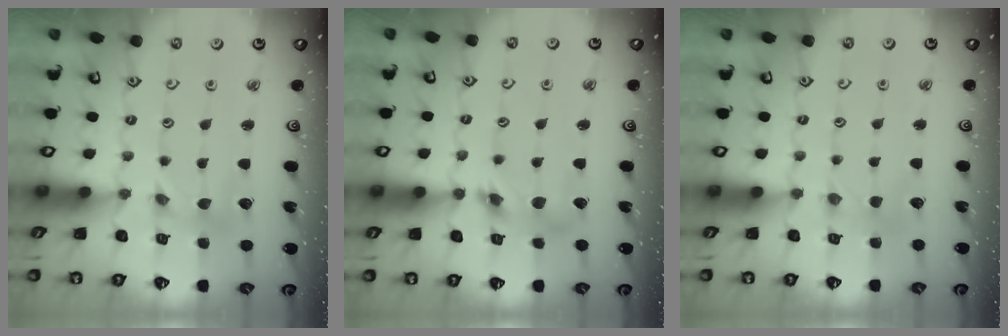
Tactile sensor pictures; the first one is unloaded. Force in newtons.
{"total": 8.5, "press": 8.4, "slide": 1.0}
{"total": 2.8, "press": 2.7, "slide": 0.5}